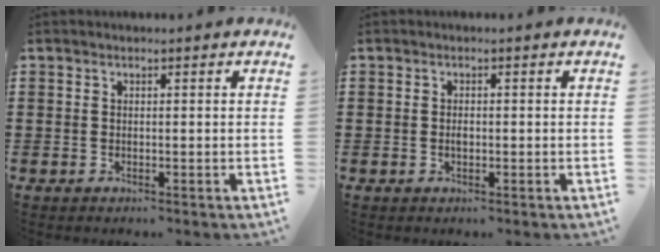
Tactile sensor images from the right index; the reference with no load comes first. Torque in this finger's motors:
{"motor_torque": [2.14, 0.00, 0.07, 0.04]}